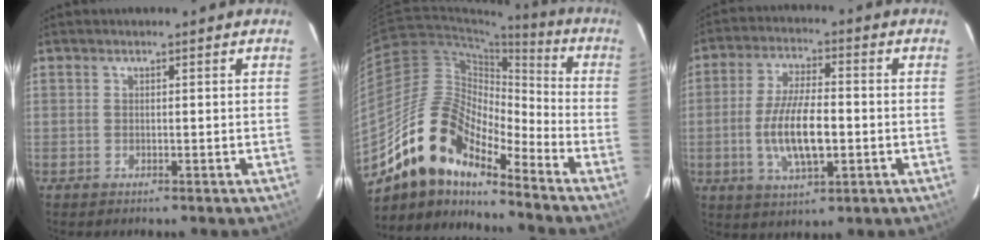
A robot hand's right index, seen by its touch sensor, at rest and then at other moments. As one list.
[{"total": 15.7, "force": [-12.2, 5.4, 8.3], "torque": [-0.144, 0.001, -0.242]}, {"total": 11.3, "force": [-2.1, 4.0, 10.4], "torque": [-0.205, -0.004, -0.037]}]